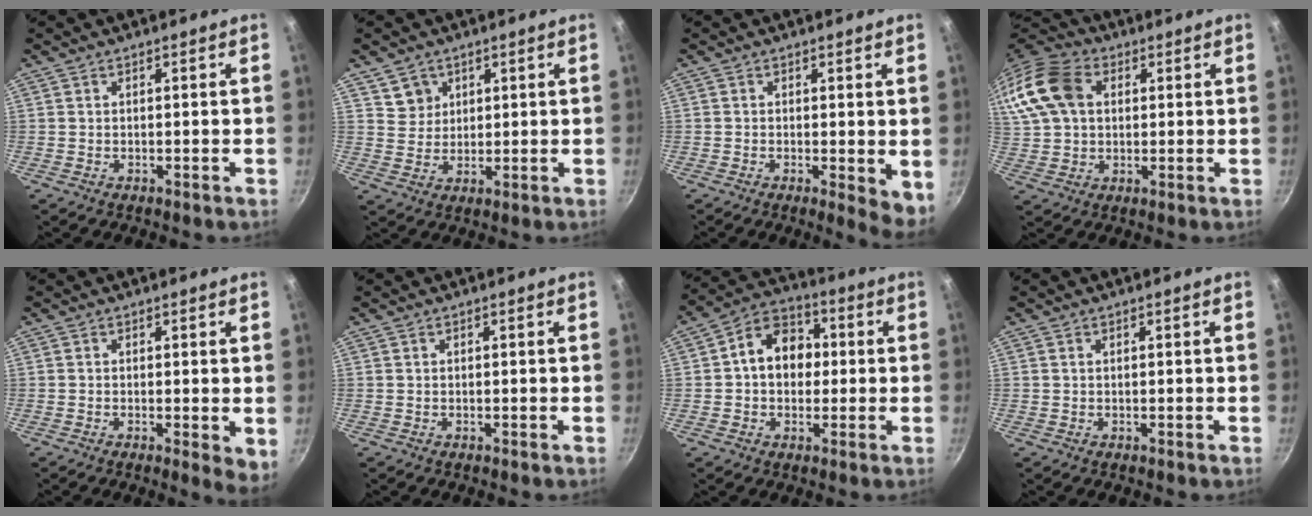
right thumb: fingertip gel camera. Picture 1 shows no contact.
{"total": 4.5, "force": [2.4, 3.7, 0.7], "torque": [0.013, -0.001, 0.047]}
{"total": 4.6, "force": [-0.2, 1.5, 4.3], "torque": [-0.054, -0.012, -0.002]}
{"total": 18.9, "force": [5.1, 13.9, 11.7], "torque": [-0.263, 0.028, 0.086]}
{"total": 4.0, "force": [-0.1, 1.3, 3.8], "torque": [-0.048, -0.013, -0.003]}
{"total": 0.0}
{"total": 10.9, "force": [0.6, 8.5, 6.8], "torque": [-0.066, 0.026, -0.008]}
{"total": 0.0}